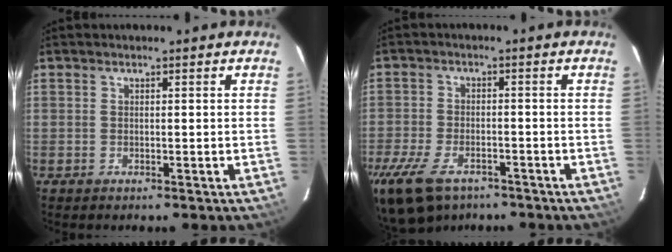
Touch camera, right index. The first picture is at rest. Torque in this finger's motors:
{"motor_torque": [1.57, -0.57, 0.53, 0.11]}